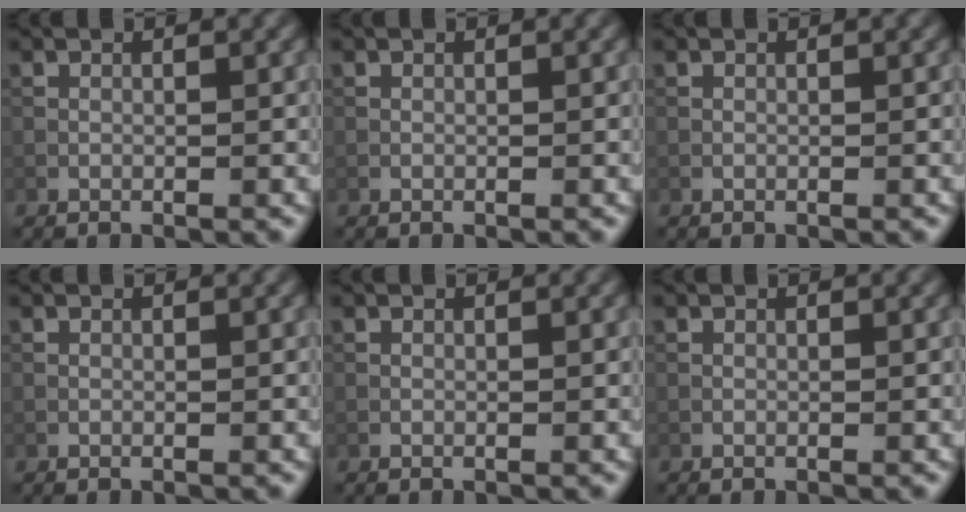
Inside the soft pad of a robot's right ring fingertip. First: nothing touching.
{"total": 0.0}
{"total": 0.0}
{"total": 0.0}
{"total": 0.0}
{"total": 0.0}